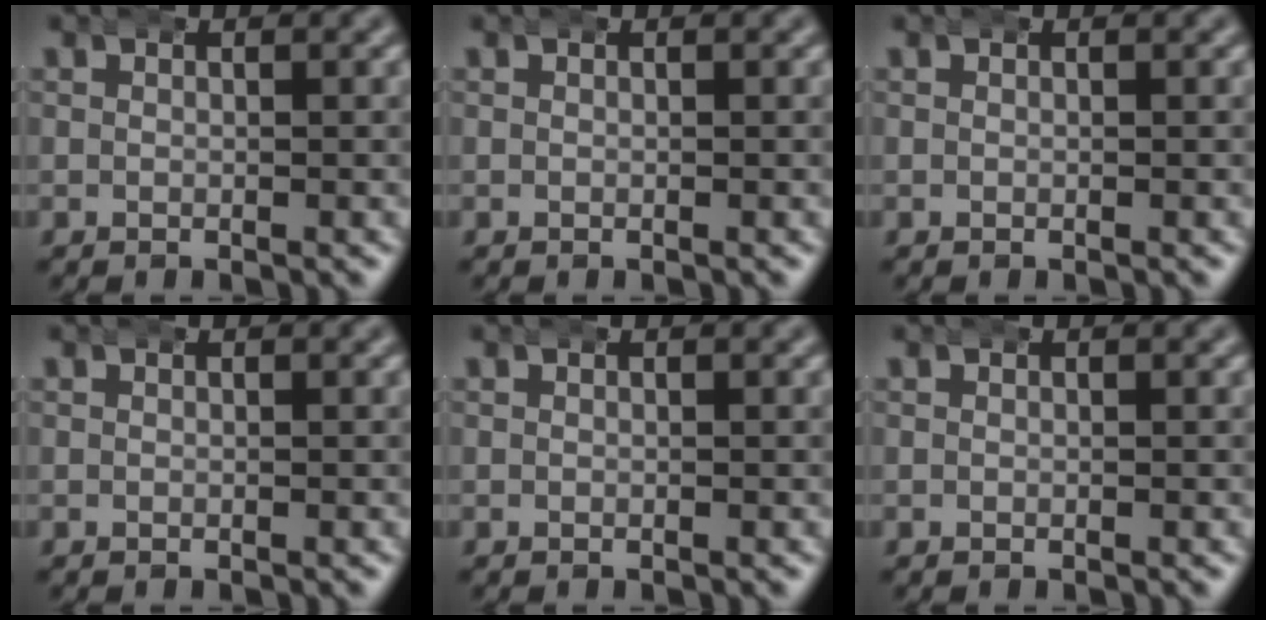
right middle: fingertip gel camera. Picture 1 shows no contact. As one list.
[{"total": 0.0}, {"total": 0.0}, {"total": 0.0}, {"total": 0.0}, {"total": 0.0}]